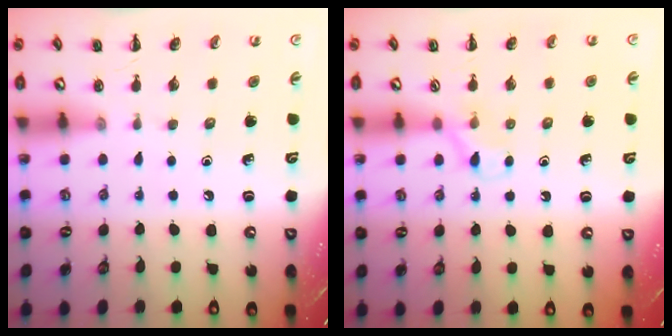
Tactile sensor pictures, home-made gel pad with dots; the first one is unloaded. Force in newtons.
{"total": 3.7, "press": 3.4, "slide": 1.5}